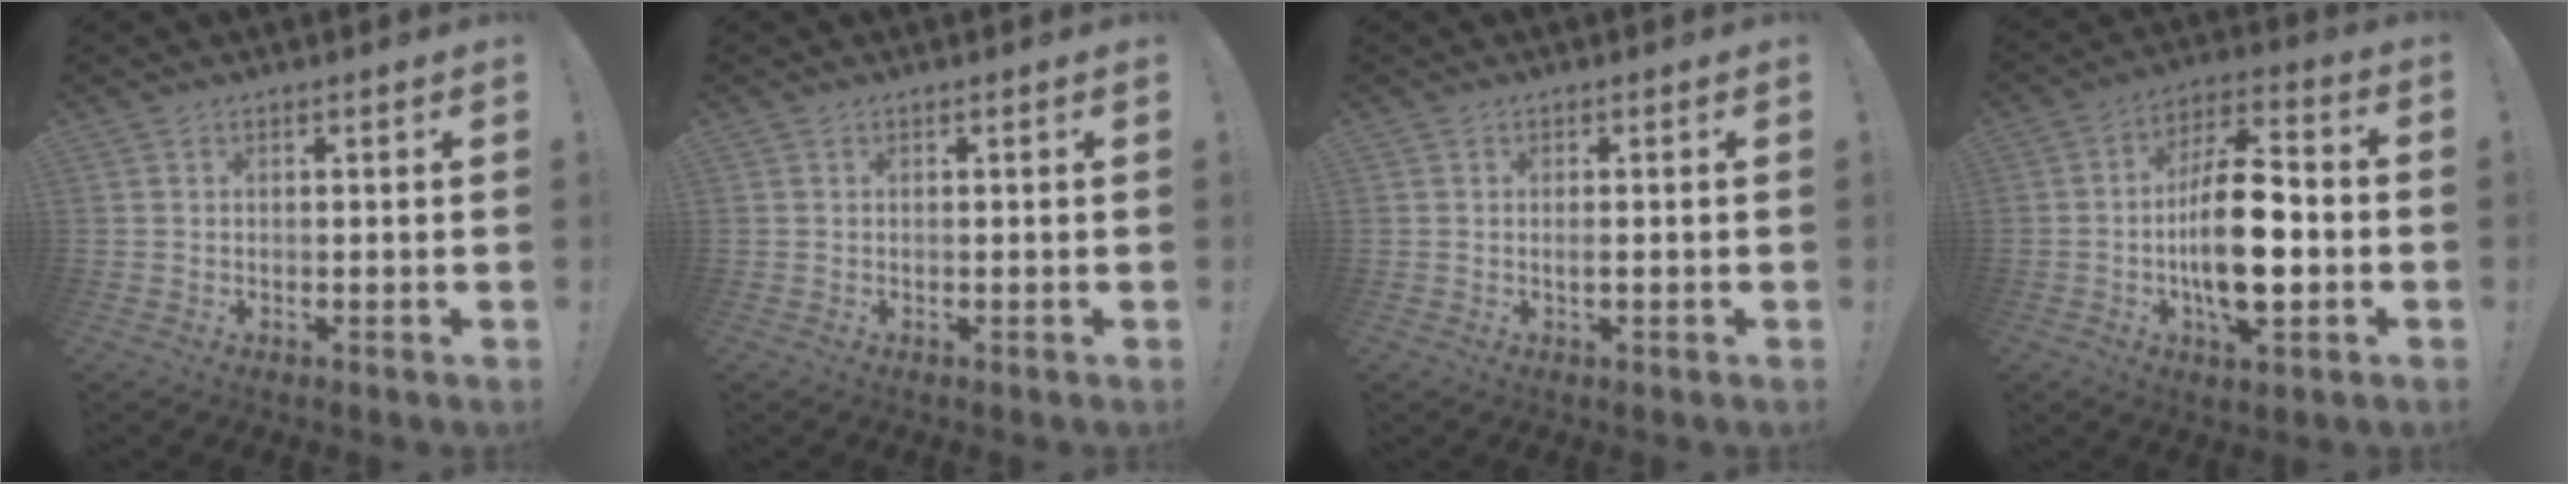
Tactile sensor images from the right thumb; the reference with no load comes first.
{"total": 0.0}
{"total": 1.3, "force": [-0.3, 0.0, 1.2], "torque": [-0.018, -0.002, -0.007]}
{"total": 17.9, "force": [-2.8, 7.1, 16.1], "torque": [-0.281, 0.005, -0.051]}